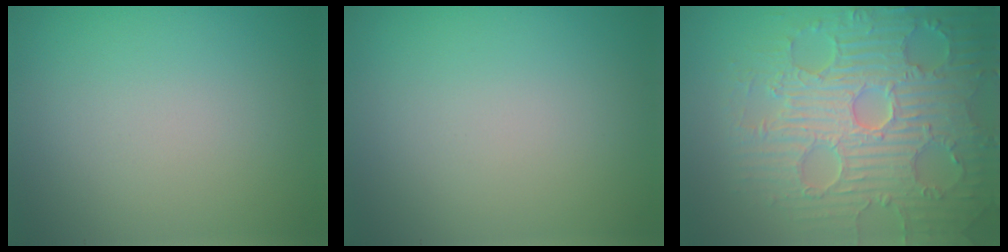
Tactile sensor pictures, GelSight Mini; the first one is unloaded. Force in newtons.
{"total": 0.0}
{"total": 8.9, "press": 6.5, "slide": 6.0}